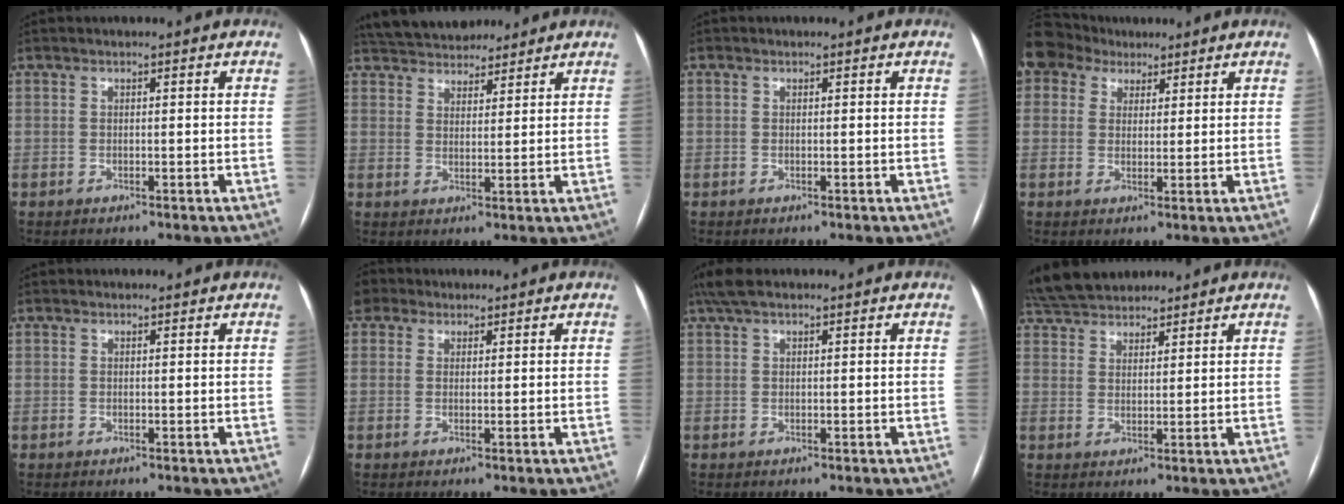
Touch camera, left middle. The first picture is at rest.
{"total": 11.6, "force": [10.5, 3.8, 3.2], "torque": [-0.052, 0.027, 0.166]}
{"total": 1.3, "force": [-0.6, -0.9, -0.8], "torque": [0.014, -0.008, -0.009]}
{"total": 7.6, "force": [5.4, 5.2, 1.3], "torque": [-0.036, 0.037, 0.104]}
{"total": 0.5, "force": [0.4, 0.3, -0.1], "torque": [0.000, 0.008, 0.007]}
{"total": 2.4, "force": [2.0, 1.3, -0.1], "torque": [-0.008, 0.016, 0.040]}
{"total": 3.8, "force": [2.9, 1.1, 2.3], "torque": [-0.050, 0.028, 0.057]}
{"total": 9.1, "force": [8.4, 2.7, 2.3], "torque": [-0.043, 0.036, 0.150]}